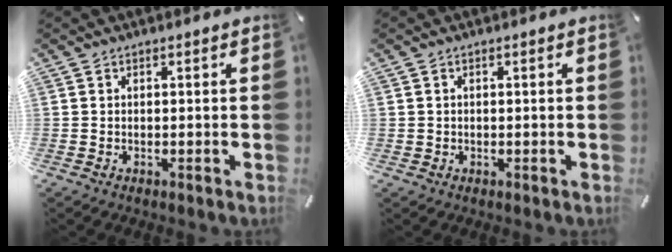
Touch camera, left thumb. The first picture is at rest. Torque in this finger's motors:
{"motor_torque": [0.05, -0.15, 0.04, 0.08, 0.00]}